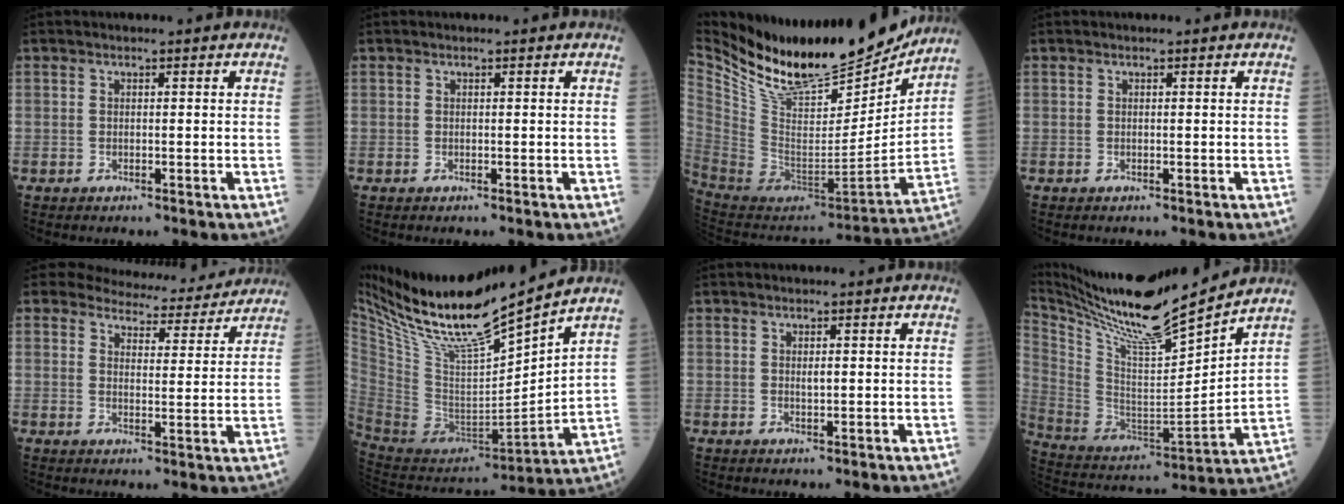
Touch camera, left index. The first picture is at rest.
{"total": 0.0}
{"total": 25.5, "force": [21.6, 6.6, 11.7], "torque": [-0.221, -0.040, 0.359]}
{"total": 0.0}
{"total": 12.3, "force": [11.7, 3.3, 1.9], "torque": [-0.010, -0.010, 0.136]}
{"total": 20.9, "force": [16.8, 1.3, 12.4], "torque": [-0.224, -0.004, 0.319]}
{"total": 0.9, "force": [0.2, 0.3, 0.8], "torque": [-0.017, -0.002, 0.006]}
{"total": 21.5, "force": [18.8, 0.0, 10.4], "torque": [-0.204, -0.027, 0.332]}